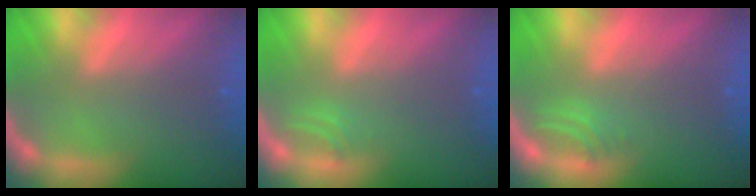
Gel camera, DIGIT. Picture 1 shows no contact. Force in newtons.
{"total": 0.9}
{"total": 1.5}